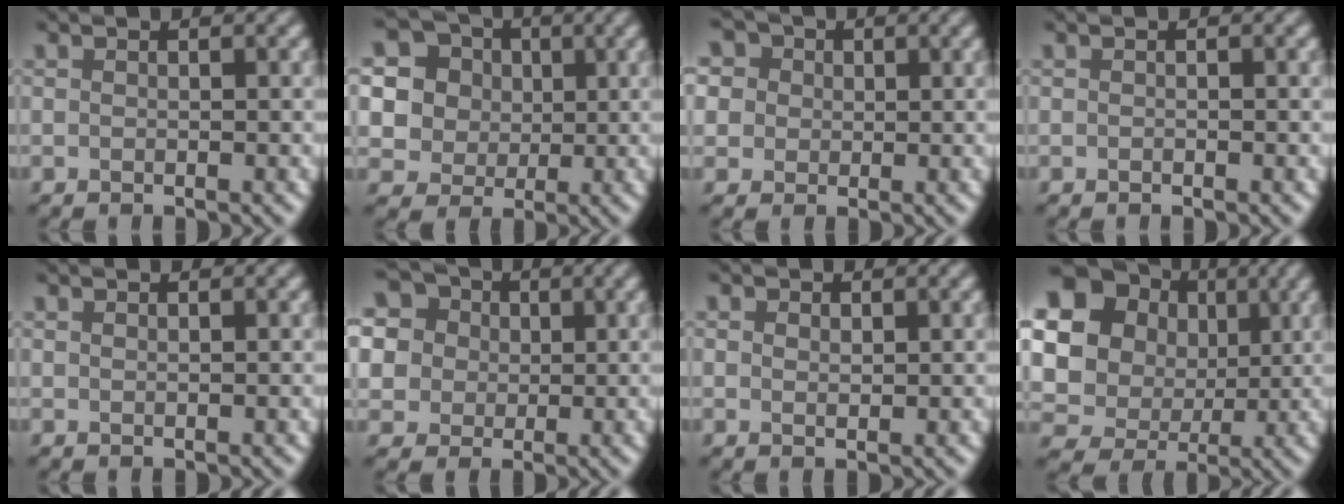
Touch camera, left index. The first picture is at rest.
{"total": 8.9, "force": [3.3, 7.4, 3.7], "torque": [-0.088, 0.016, 0.048]}
{"total": 9.4, "force": [4.5, 7.0, 4.5], "torque": [-0.083, 0.035, 0.042]}
{"total": 0.0}
{"total": 0.0}
{"total": 13.1, "force": [5.5, 10.3, 6.0], "torque": [-0.148, 0.041, 0.078]}
{"total": 1.0, "force": [0.5, 0.7, 0.5], "torque": [-0.008, -0.001, 0.007]}
{"total": 17.0, "force": [4.8, 14.9, 6.6], "torque": [-0.189, 0.005, 0.085]}